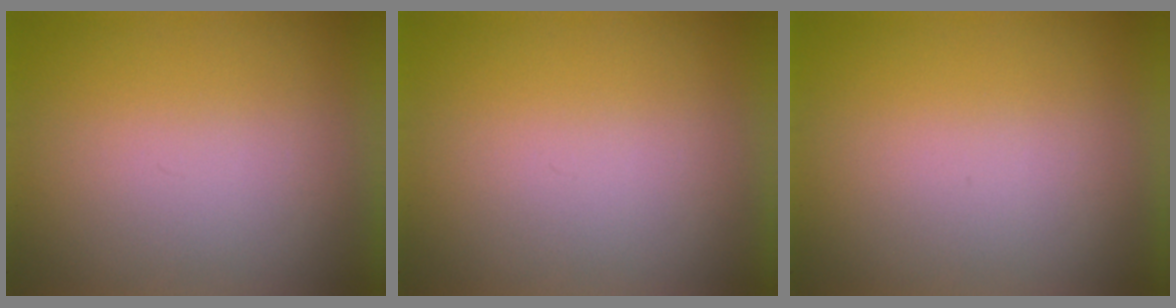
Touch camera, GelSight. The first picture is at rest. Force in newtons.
{"total": 0.0}
{"total": 0.0}